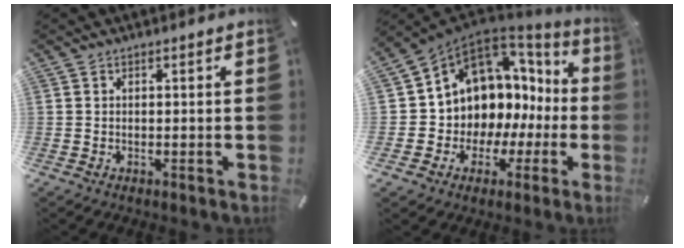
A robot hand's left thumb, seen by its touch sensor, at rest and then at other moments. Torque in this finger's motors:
{"motor_torque": [2.50, 2.51, 0.50, 0.12, 0.49]}